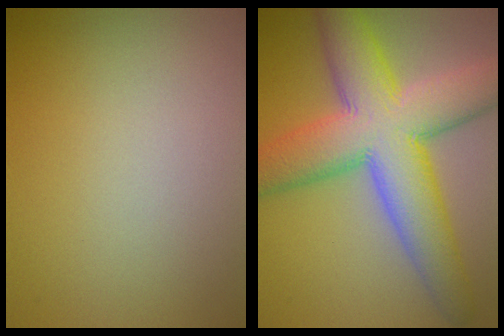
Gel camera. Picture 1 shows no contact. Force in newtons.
{"total": 11.4, "press": 11.4, "slide": 0.2}